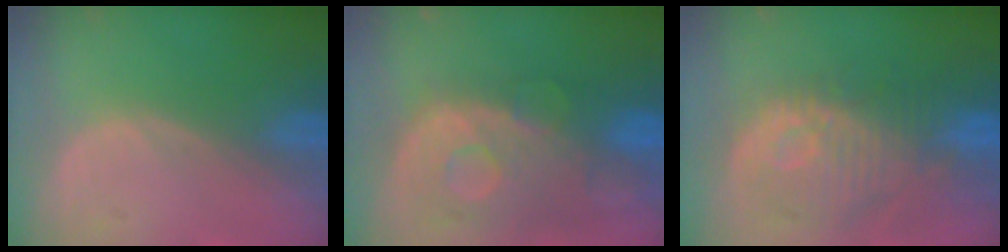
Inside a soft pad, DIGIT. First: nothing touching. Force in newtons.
{"total": 11.2, "press": 9.8, "slide": 5.5}
{"total": 11.6, "press": 10.7, "slide": 4.4}